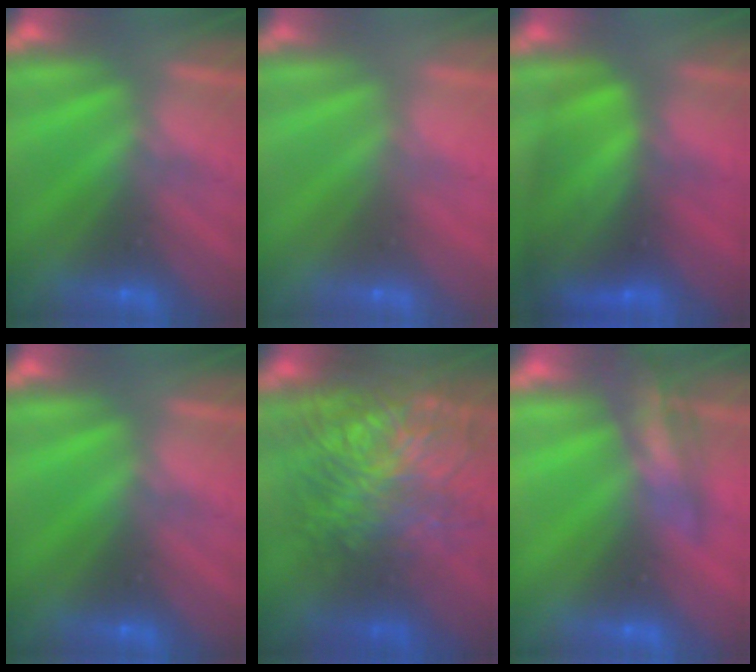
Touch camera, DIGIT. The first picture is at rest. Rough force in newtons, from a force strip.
{"total": 2.9}
{"total": 9.3}
{"total": 0.0}
{"total": 7.7}
{"total": 2.5}